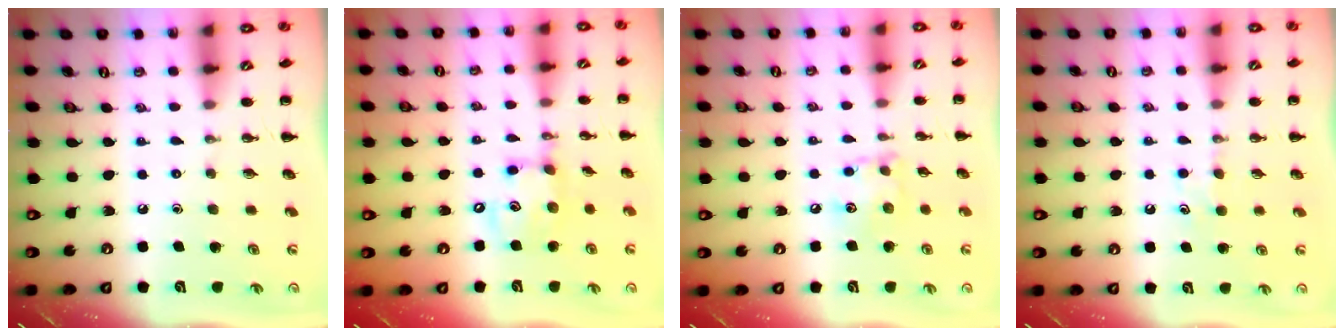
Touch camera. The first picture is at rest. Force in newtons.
{"total": 11.6, "press": 11.4, "slide": 2.0}
{"total": 8.3, "press": 8.2, "slide": 0.4}
{"total": 4.2, "press": 4.0, "slide": 1.4}